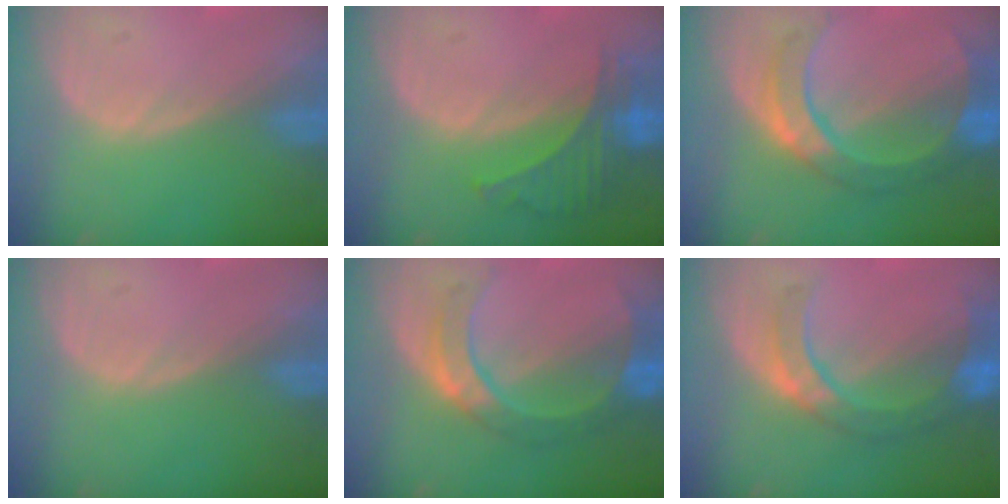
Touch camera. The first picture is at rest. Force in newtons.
{"total": 6.3, "press": 5.9, "slide": 2.2}
{"total": 8.3, "press": 8.3, "slide": 0.5}
{"total": 0.0}
{"total": 7.3, "press": 7.3, "slide": 0.2}
{"total": 8.6, "press": 7.7, "slide": 3.7}